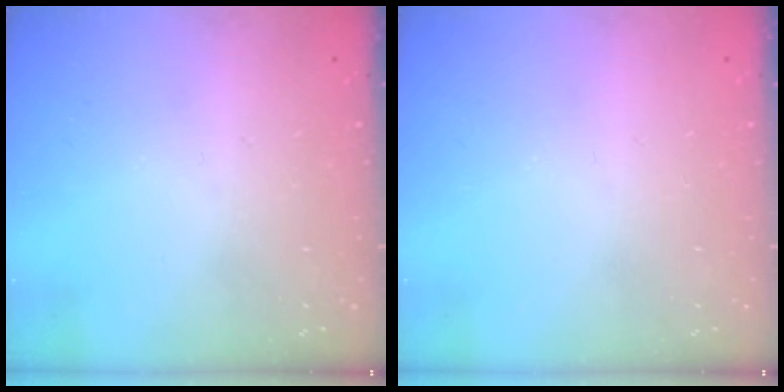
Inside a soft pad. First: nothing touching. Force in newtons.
{"total": 0.0}